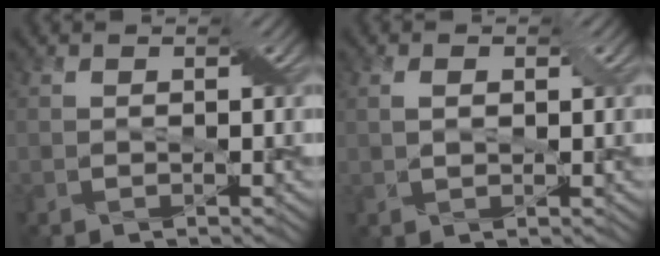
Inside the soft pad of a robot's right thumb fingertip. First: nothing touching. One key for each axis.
{"total": 1.8, "fx": 0.6, "fy": 1.0, "fz": 1.4, "tx": -0.027, "ty": -0.001, "tz": 0.013}